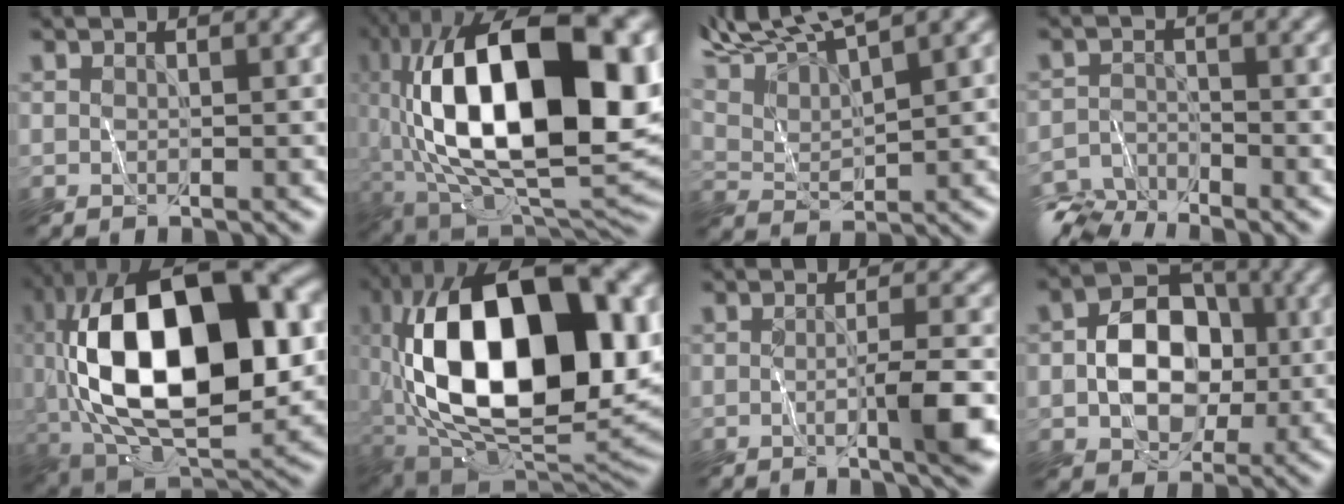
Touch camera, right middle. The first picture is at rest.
{"total": 19.8, "force": [2.2, 9.4, 17.3], "torque": [-0.303, 0.018, 0.029]}
{"total": 7.1, "force": [6.6, 0.4, 2.6], "torque": [-0.056, 0.016, 0.112]}
{"total": 6.1, "force": [-6.0, 1.3, 0.3], "torque": [-0.004, -0.014, -0.110]}
{"total": 17.4, "force": [1.1, 8.2, 15.3], "torque": [-0.262, 0.021, 0.004]}
{"total": 19.3, "force": [2.3, 10.1, 16.4], "torque": [-0.302, 0.012, 0.021]}
{"total": 4.5, "force": [-1.5, 0.2, 4.3], "torque": [-0.066, -0.012, -0.025]}
{"total": 6.8, "force": [-0.6, 4.9, 4.6], "torque": [-0.068, 0.012, -0.020]}